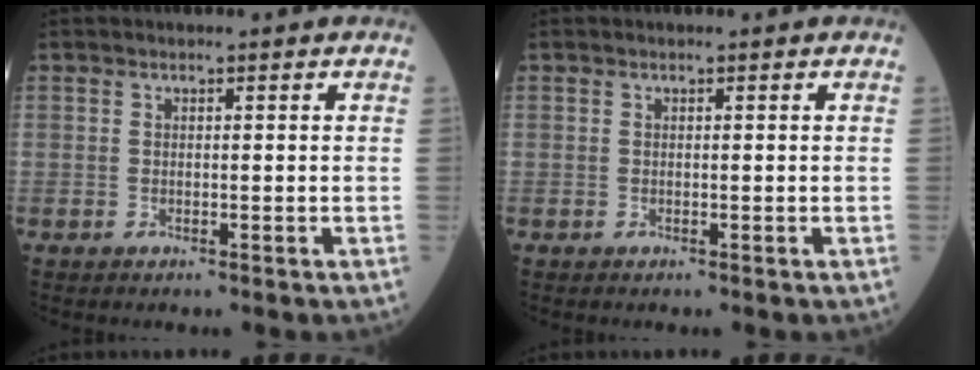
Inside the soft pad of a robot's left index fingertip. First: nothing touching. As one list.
[{"total": 0.0}]